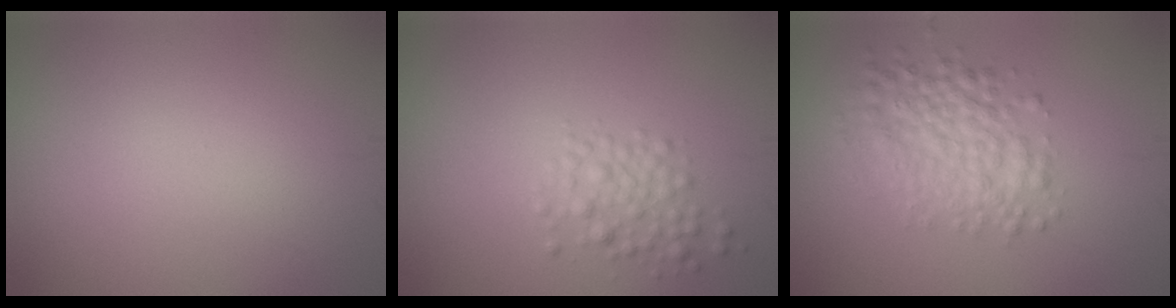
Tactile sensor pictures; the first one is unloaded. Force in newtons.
{"total": 2.3, "press": 2.3, "slide": 0.1}
{"total": 4.6, "press": 4.6, "slide": 0.2}